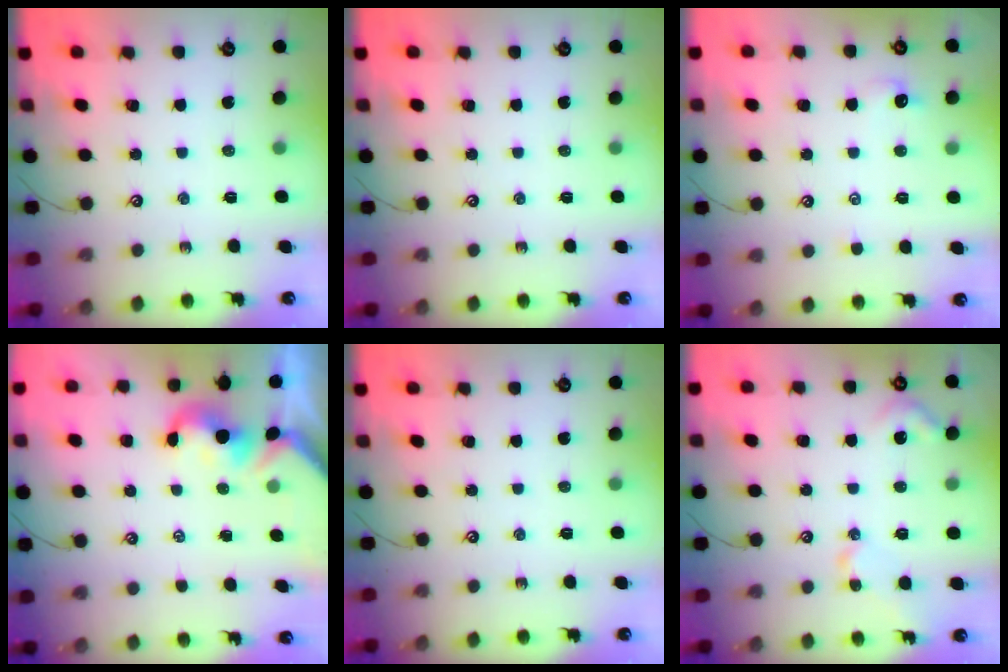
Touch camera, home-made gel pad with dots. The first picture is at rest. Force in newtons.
{"total": 0.0}
{"total": 1.9, "press": 1.8, "slide": 0.4}
{"total": 0.0}
{"total": 0.0}
{"total": 5.2, "press": 5.1, "slide": 0.9}